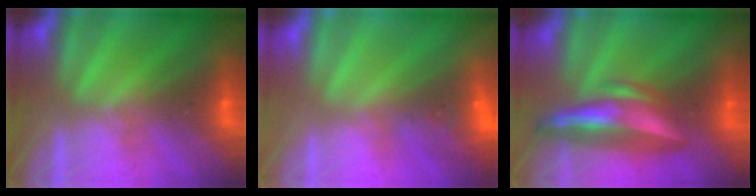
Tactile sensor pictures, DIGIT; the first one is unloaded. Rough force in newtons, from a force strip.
{"total": 2.6}
{"total": 7.5}